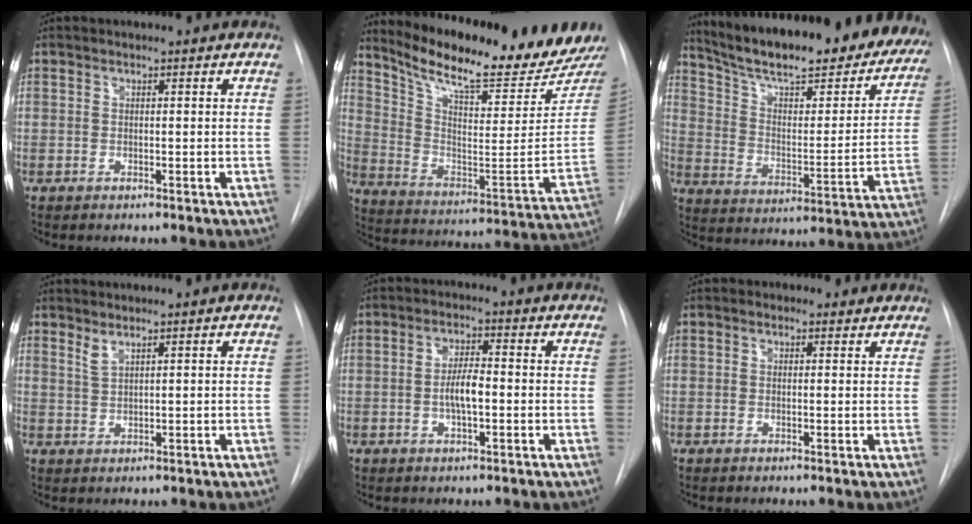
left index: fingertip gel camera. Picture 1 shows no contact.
{"total": 22.8, "force": [20.4, 1.2, 10.2], "torque": [-0.177, -0.080, 0.302]}
{"total": 30.4, "force": [25.7, 7.0, 14.6], "torque": [-0.223, -0.049, 0.338]}
{"total": 1.7, "force": [1.4, 0.0, 0.9], "torque": [-0.022, -0.007, 0.032]}
{"total": 4.2, "force": [-0.7, 1.1, 4.0], "torque": [-0.080, 0.003, -0.013]}
{"total": 1.5, "force": [1.0, 1.1, 0.2], "torque": [-0.002, 0.008, 0.009]}